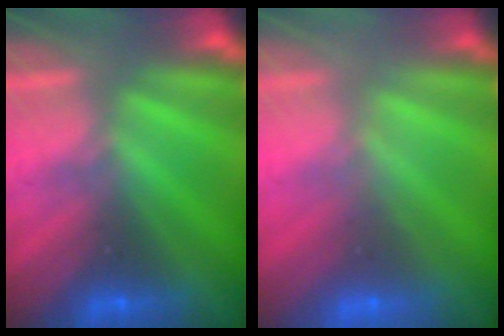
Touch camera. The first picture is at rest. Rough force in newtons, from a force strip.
{"total": 1.6}